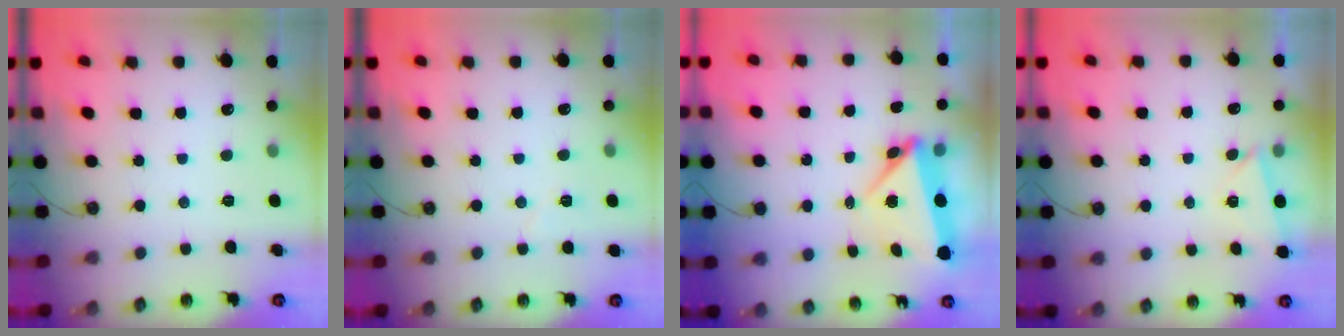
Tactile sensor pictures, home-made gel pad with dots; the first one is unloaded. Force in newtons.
{"total": 3.6, "press": 3.5, "slide": 0.9}
{"total": 5.4, "press": 5.4, "slide": 0.4}
{"total": 3.3, "press": 2.5, "slide": 2.2}